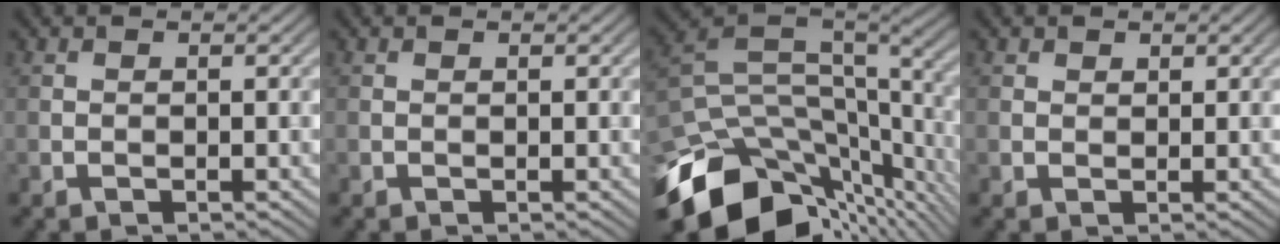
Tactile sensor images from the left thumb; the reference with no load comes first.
{"total": 0.0}
{"total": 14.4, "force": [-7.3, 7.9, 9.6], "torque": [-0.210, -0.019, -0.119]}
{"total": 1.2, "force": [0.8, 0.9, 0.2], "torque": [-0.003, -0.002, 0.014]}